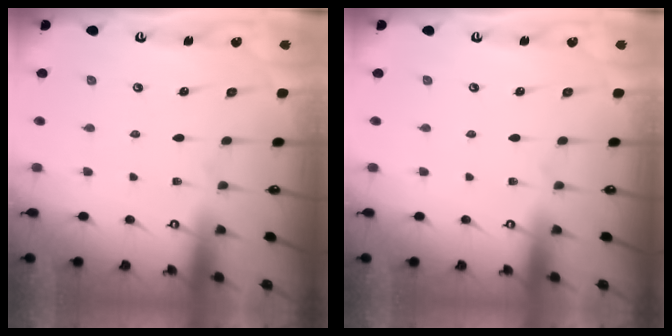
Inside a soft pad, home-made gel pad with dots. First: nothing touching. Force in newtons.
{"total": 0.0}